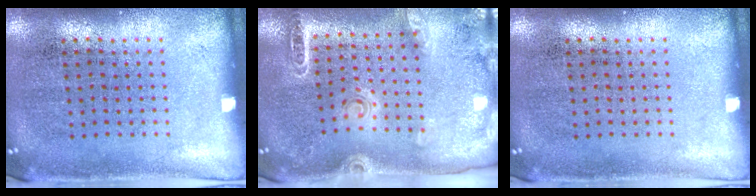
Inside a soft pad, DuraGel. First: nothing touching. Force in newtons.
{"total": 1.7, "press": 1.7, "slide": 0.1}
{"total": 0.0}